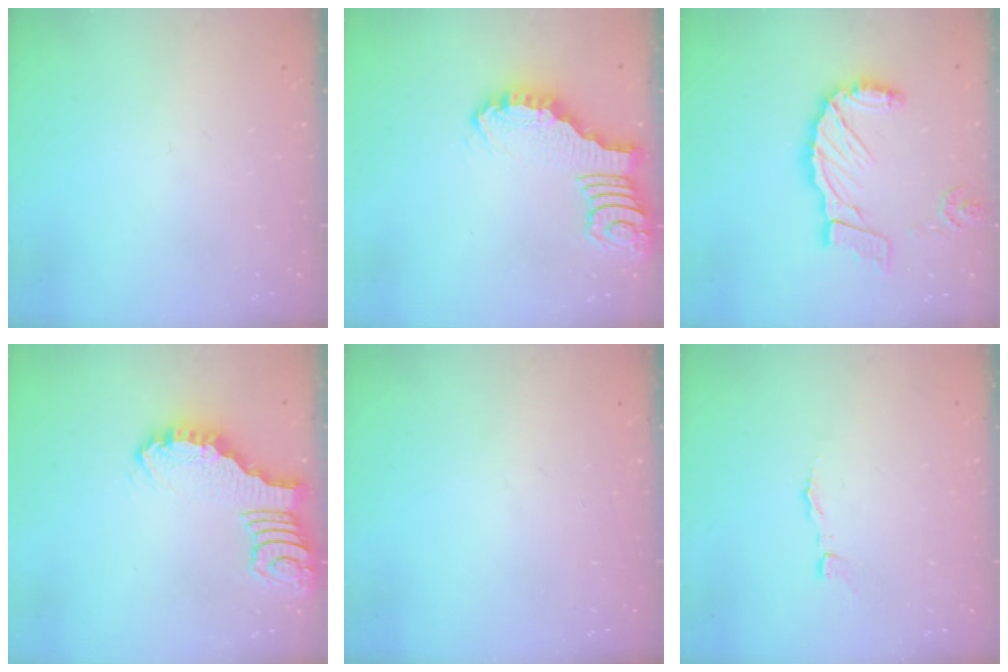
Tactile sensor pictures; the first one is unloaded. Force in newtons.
{"total": 2.2, "press": 2.2, "slide": 0.2}
{"total": 14.4, "press": 14.2, "slide": 2.3}
{"total": 2.2, "press": 2.2, "slide": 0.2}
{"total": 0.0}
{"total": 2.9, "press": 2.9, "slide": 0.2}